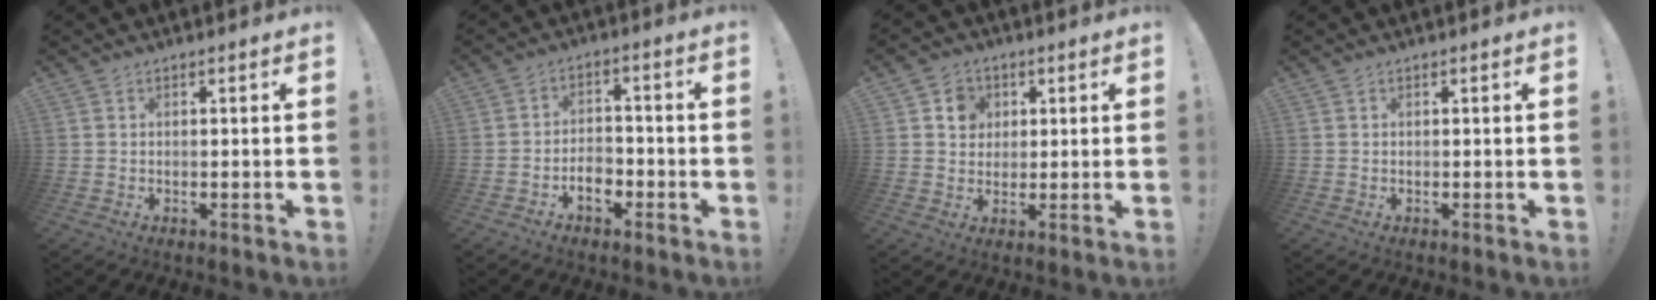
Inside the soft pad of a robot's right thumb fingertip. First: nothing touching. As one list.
[{"total": 6.5, "force": [-3.2, 4.1, 3.9], "torque": [-0.068, 0.015, -0.054]}, {"total": 6.5, "force": [2.2, 5.9, 1.9], "torque": [-0.021, -0.006, 0.041]}, {"total": 0.0}]